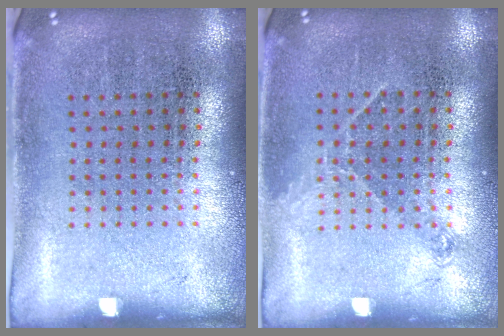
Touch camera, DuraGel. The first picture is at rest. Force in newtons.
{"total": 0.9, "press": 0.8, "slide": 0.5}